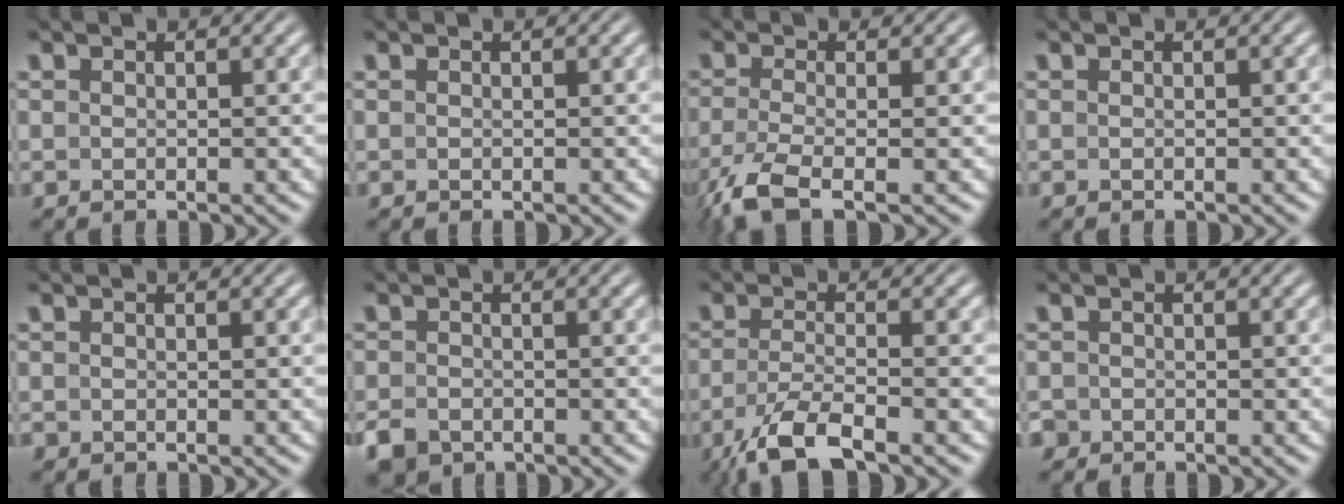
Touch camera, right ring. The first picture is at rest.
{"total": 0.0}
{"total": 5.4, "force": [-3.4, 1.9, 3.8], "torque": [-0.094, -0.034, -0.035]}
{"total": 0.0}
{"total": 0.7, "force": [-0.6, 0.4, 0.1], "torque": [-0.005, -0.009, -0.007]}
{"total": 2.9, "force": [-2.3, 1.6, 0.6], "torque": [-0.016, -0.019, -0.033]}
{"total": 5.4, "force": [-3.7, 1.4, 3.6], "torque": [-0.076, -0.029, -0.044]}
{"total": 2.3, "force": [-1.5, 1.7, 0.0], "torque": [-0.010, -0.016, -0.023]}